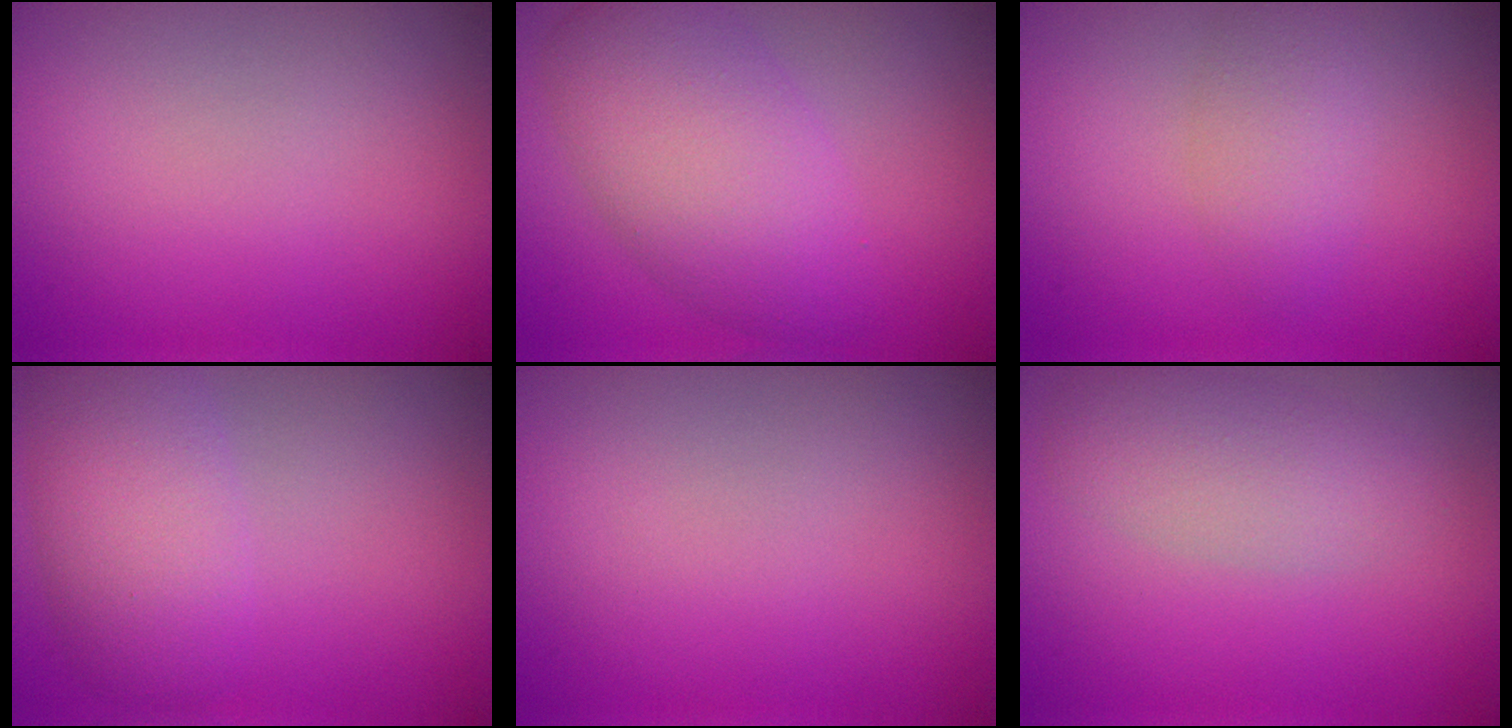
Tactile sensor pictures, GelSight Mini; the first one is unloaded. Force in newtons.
{"total": 7.1, "press": 7.1, "slide": 0.2}
{"total": 2.7, "press": 2.7, "slide": 0.1}
{"total": 5.0, "press": 5.0, "slide": 0.4}
{"total": 0.0}
{"total": 3.5, "press": 3.5, "slide": 0.1}